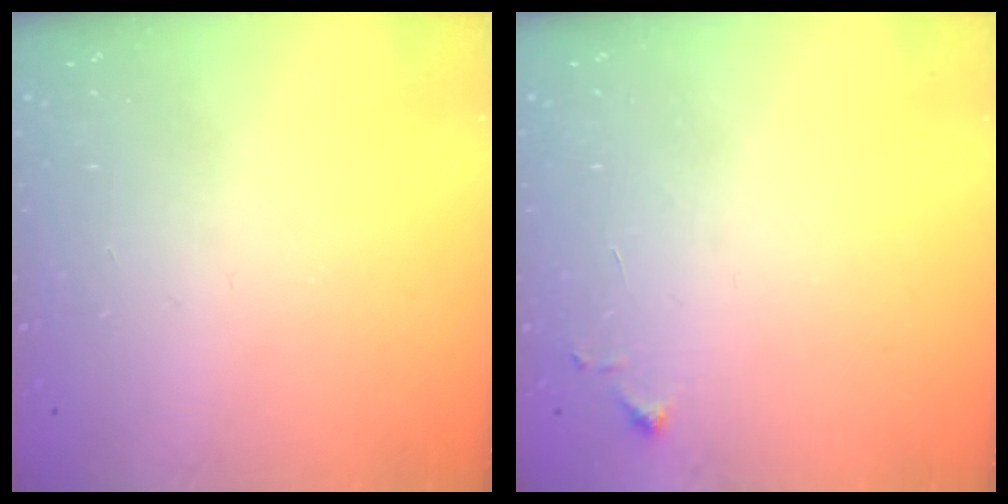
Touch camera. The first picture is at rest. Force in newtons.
{"total": 3.2, "press": 3.2, "slide": 0.6}